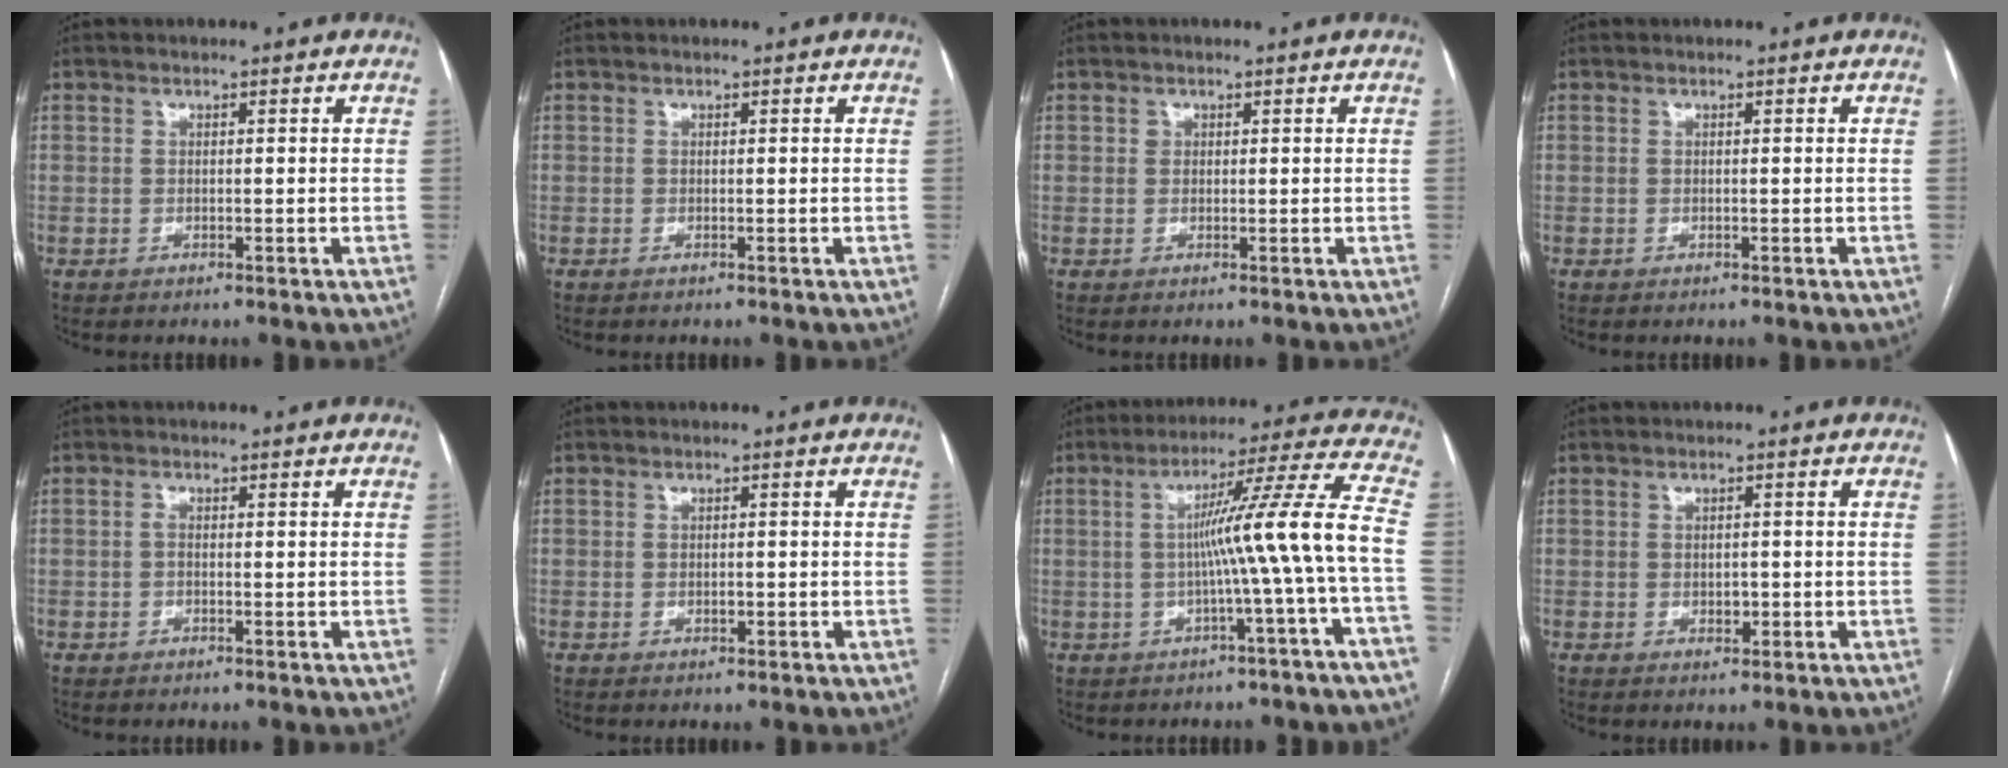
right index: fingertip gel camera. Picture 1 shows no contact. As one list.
[{"total": 0.0}, {"total": 0.8, "force": [0.3, 0.7, 0.2], "torque": [0.004, 0.001, 0.004]}, {"total": 0.0}, {"total": 0.7, "force": [-0.2, 0.3, 0.6], "torque": [-0.011, 0.002, -0.006]}, {"total": 0.9, "force": [-0.2, 0.5, 0.7], "torque": [-0.013, 0.000, -0.002]}, {"total": 11.4, "force": [-2.0, -2.7, 10.9], "torque": [-0.158, 0.015, -0.030]}, {"total": 1.6, "force": [-0.3, 1.1, 1.2], "torque": [-0.016, 0.001, -0.001]}]